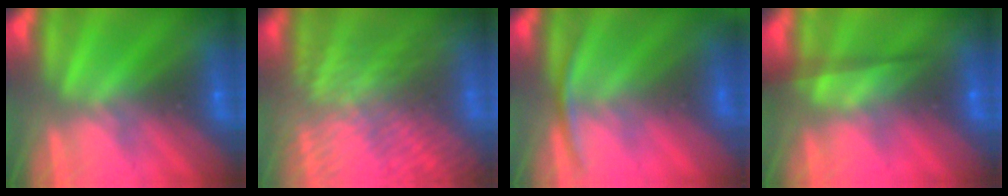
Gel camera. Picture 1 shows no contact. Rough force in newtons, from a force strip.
{"total": 8.2}
{"total": 2.9}
{"total": 6.9}